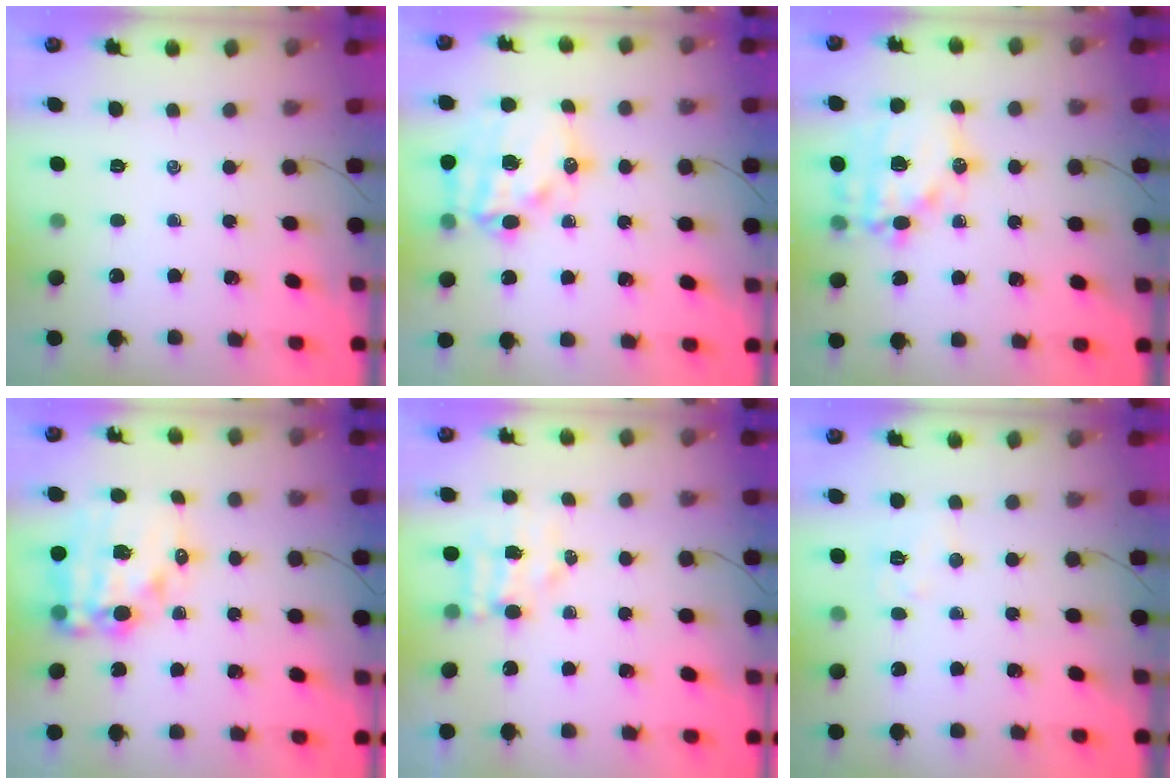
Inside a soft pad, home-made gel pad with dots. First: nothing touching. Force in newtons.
{"total": 16.8, "press": 16.4, "slide": 3.4}
{"total": 15.9, "press": 15.7, "slide": 2.3}
{"total": 17.1, "press": 16.6, "slide": 4.1}
{"total": 4.9, "press": 4.9, "slide": 0.6}
{"total": 5.6, "press": 5.6, "slide": 0.7}